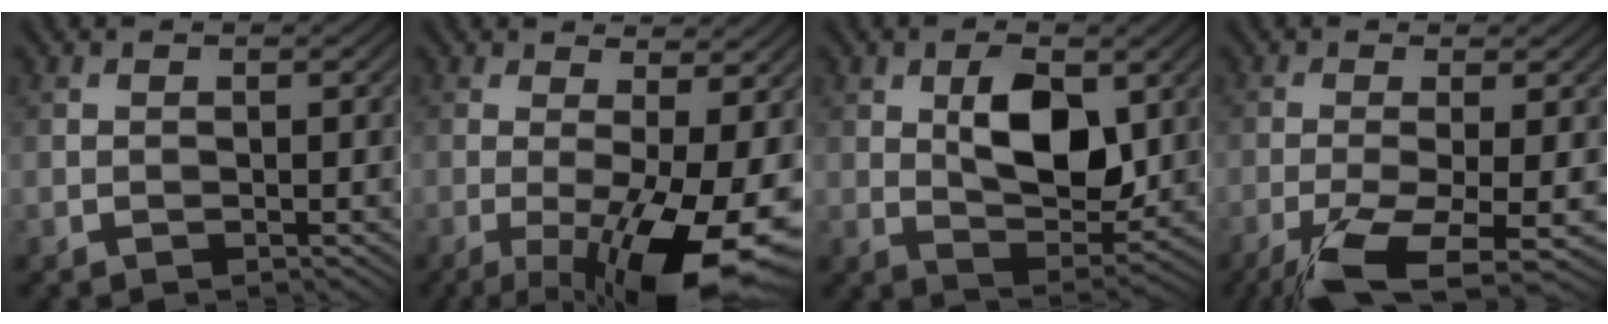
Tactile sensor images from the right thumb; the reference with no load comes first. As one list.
[{"total": 14.1, "force": [-4.2, 3.6, 13.0], "torque": [-0.190, -0.006, -0.055]}, {"total": 8.9, "force": [2.1, 4.7, 7.2], "torque": [-0.124, -0.004, 0.039]}, {"total": 8.6, "force": [-4.6, 1.7, 7.1], "torque": [-0.131, -0.016, -0.079]}]